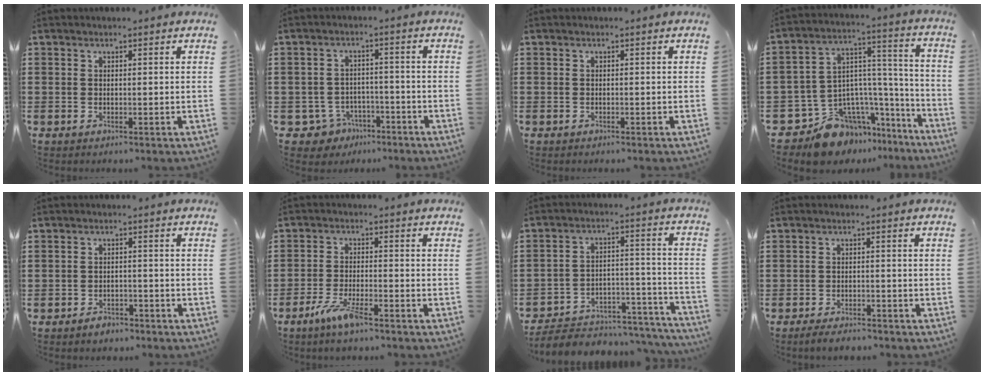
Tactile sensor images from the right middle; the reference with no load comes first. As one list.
[{"total": 3.6, "force": [-2.8, 2.0, 0.6], "torque": [-0.033, 0.002, -0.063]}, {"total": 0.0}, {"total": 11.2, "force": [-9.3, 5.6, 2.7], "torque": [-0.059, 0.007, -0.166]}, {"total": 1.5, "force": [-1.3, 0.5, 0.2], "torque": [-0.007, 0.002, -0.029]}, {"total": 5.4, "force": [-3.6, 0.9, 4.0], "torque": [-0.089, -0.010, -0.068]}, {"total": 4.3, "force": [-4.0, 1.3, 1.0], "torque": [-0.017, 0.007, -0.081]}, {"total": 2.0, "force": [-1.9, 0.2, 0.6], "torque": [-0.011, 0.001, -0.037]}]